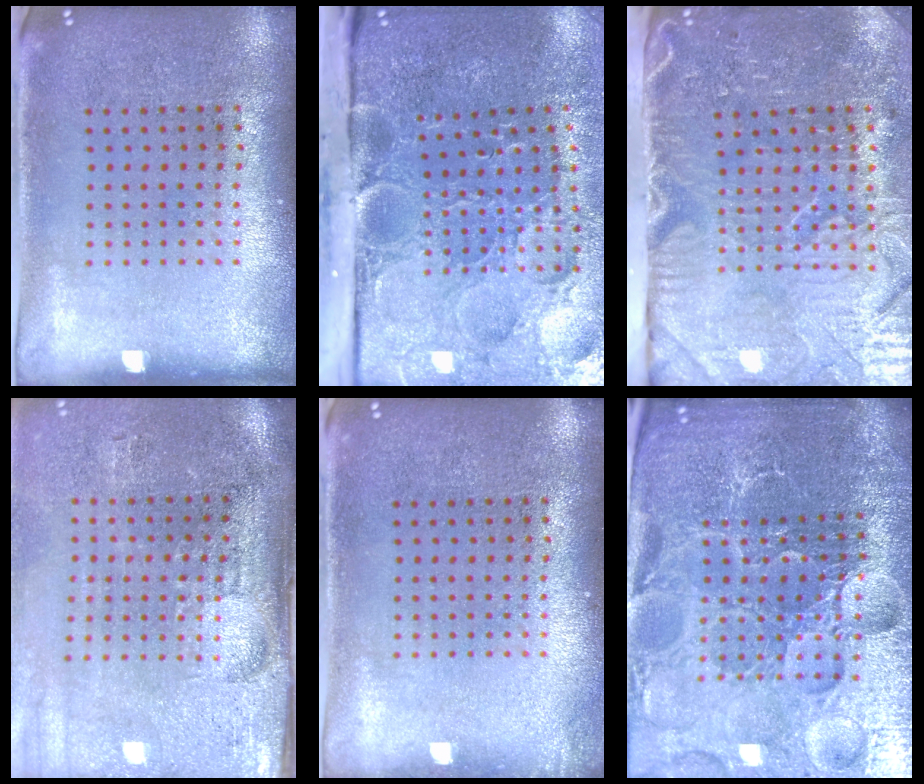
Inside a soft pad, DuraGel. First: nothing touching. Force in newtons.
{"total": 5.3, "press": 4.0, "slide": 3.5}
{"total": 5.3, "press": 4.4, "slide": 2.9}
{"total": 4.7, "press": 3.9, "slide": 2.6}
{"total": 0.7, "press": 0.7, "slide": 0.1}
{"total": 5.7, "press": 5.3, "slide": 2.2}